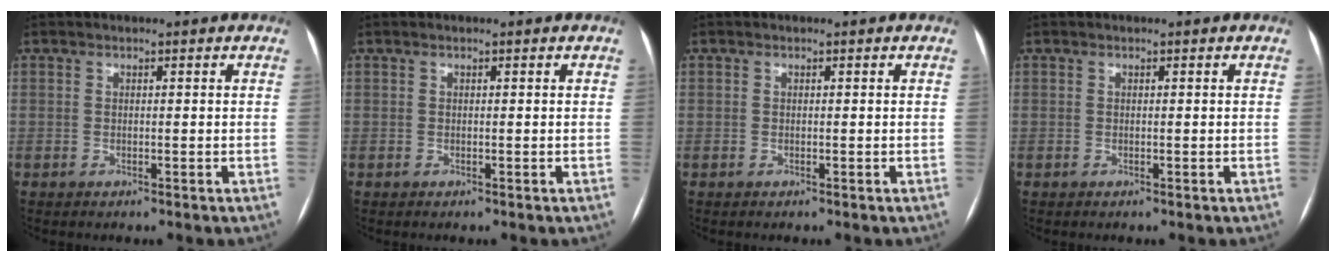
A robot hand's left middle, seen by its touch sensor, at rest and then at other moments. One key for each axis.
{"total": 0.0}
{"total": 0.0}
{"total": 0.0}